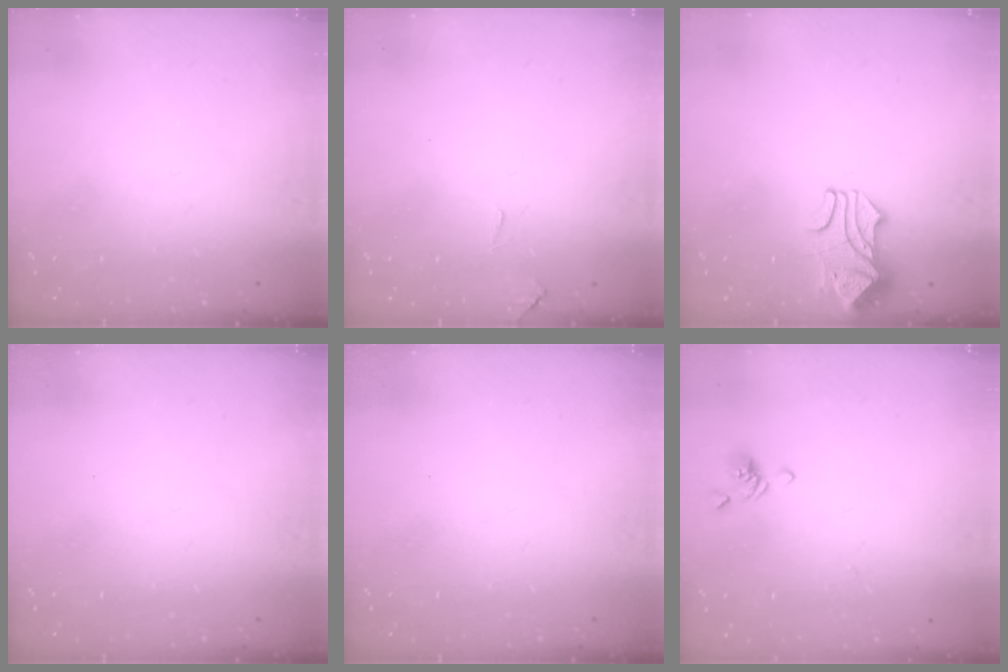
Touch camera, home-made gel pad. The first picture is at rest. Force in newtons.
{"total": 2.9, "press": 2.9, "slide": 0.3}
{"total": 1.7, "press": 1.2, "slide": 1.1}
{"total": 0.0}
{"total": 0.0}
{"total": 2.6, "press": 2.5, "slide": 0.7}